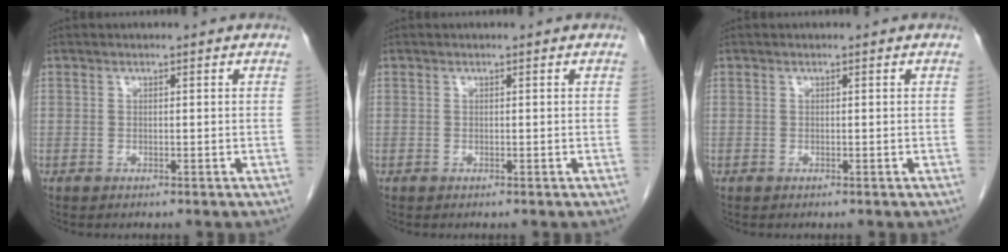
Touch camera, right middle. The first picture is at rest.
{"total": 0.0}
{"total": 0.0}